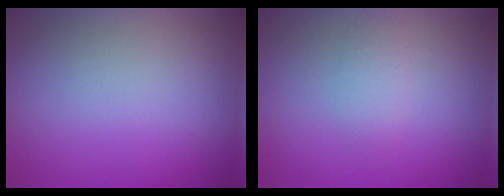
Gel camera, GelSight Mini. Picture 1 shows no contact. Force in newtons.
{"total": 1.5, "press": 1.5, "slide": 0.0}